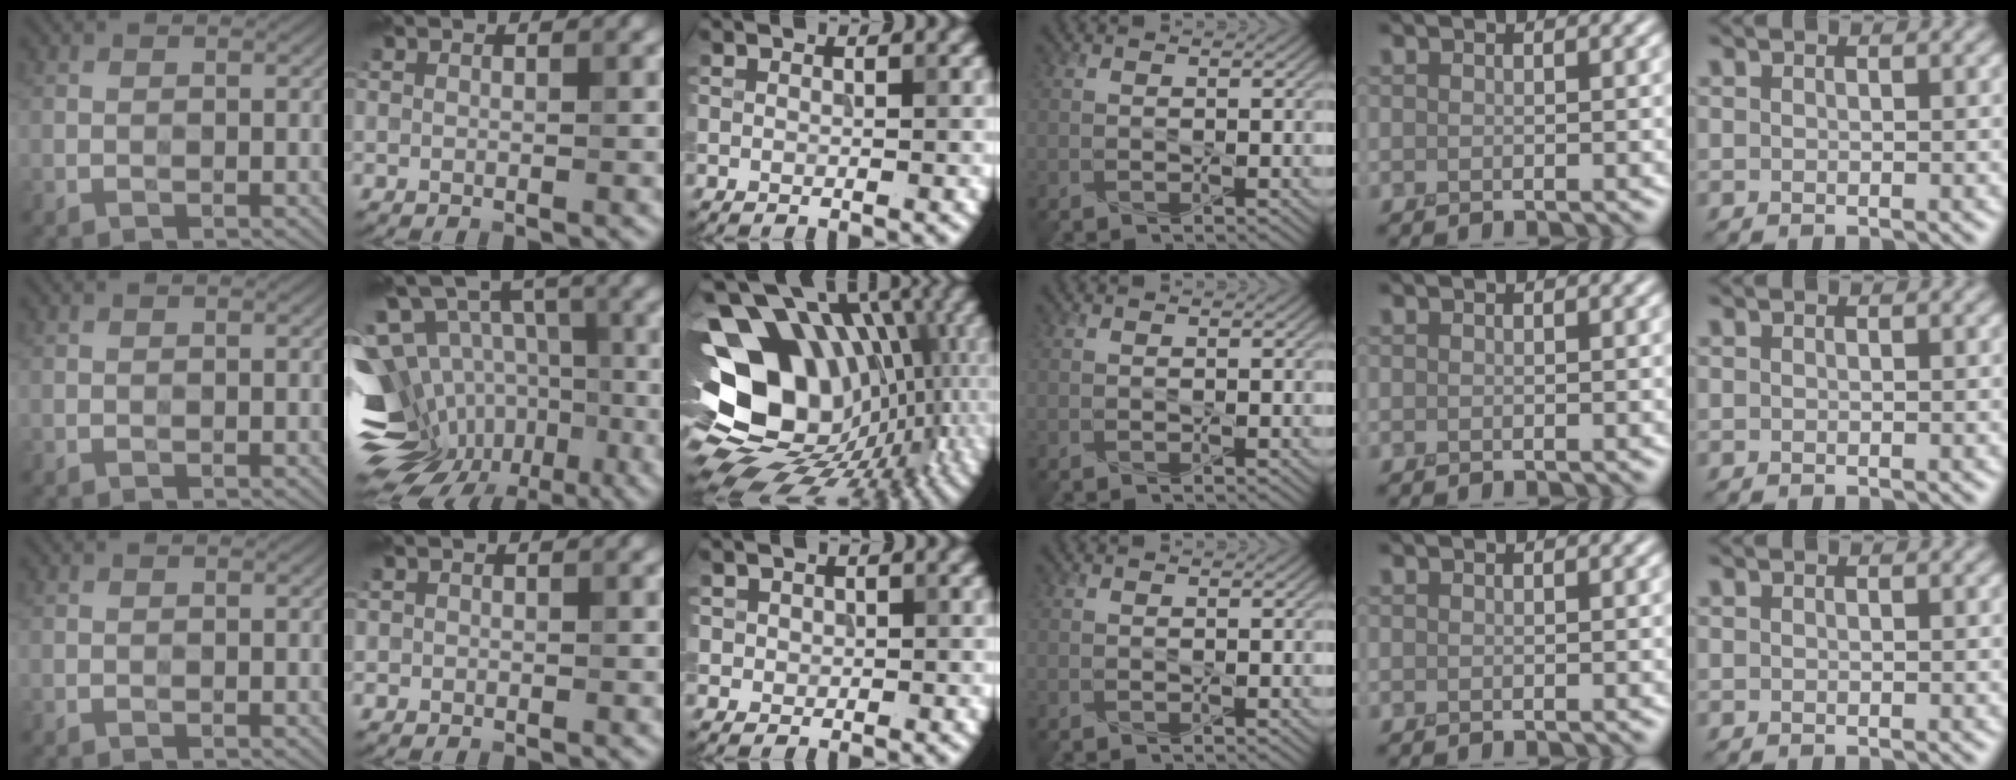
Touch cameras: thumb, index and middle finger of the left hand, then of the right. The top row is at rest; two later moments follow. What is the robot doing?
{"motion": "press", "object": "stapler"}